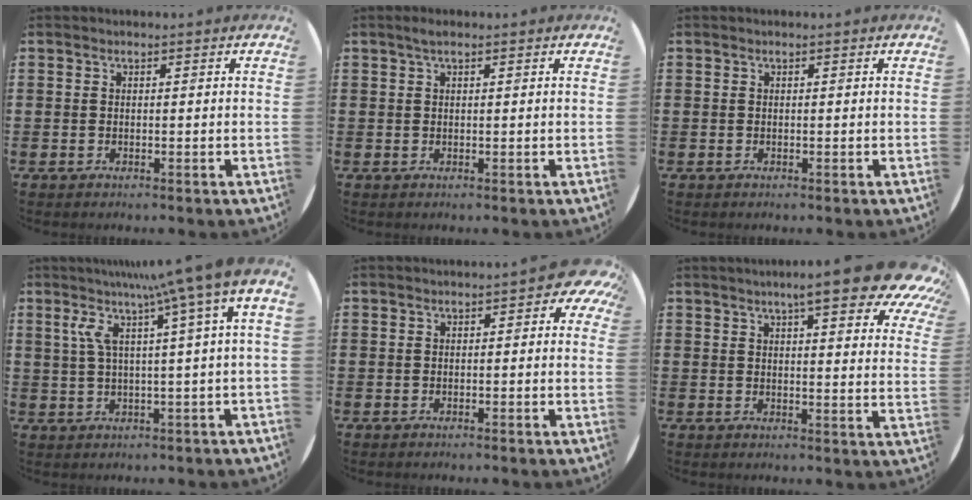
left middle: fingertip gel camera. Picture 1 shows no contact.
{"total": 1.0, "force": [0.6, 0.2, 0.7], "torque": [-0.014, 0.005, 0.009]}
{"total": 0.0}
{"total": 8.9, "force": [3.7, 0.3, 8.1], "torque": [-0.161, -0.008, 0.056]}
{"total": 1.6, "force": [0.3, 0.7, 1.4], "torque": [-0.030, 0.008, 0.003]}
{"total": 11.3, "force": [8.3, 2.1, 7.4], "torque": [-0.113, -0.028, 0.136]}